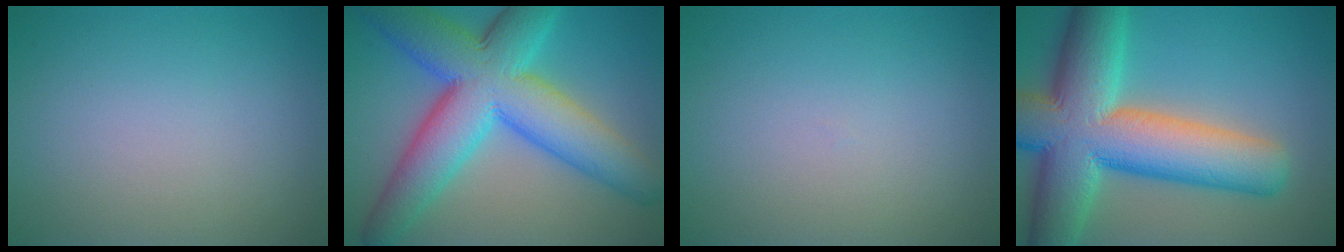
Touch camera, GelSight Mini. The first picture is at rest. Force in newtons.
{"total": 12.3, "press": 12.3, "slide": 0.3}
{"total": 0.0}
{"total": 14.6, "press": 14.5, "slide": 0.7}